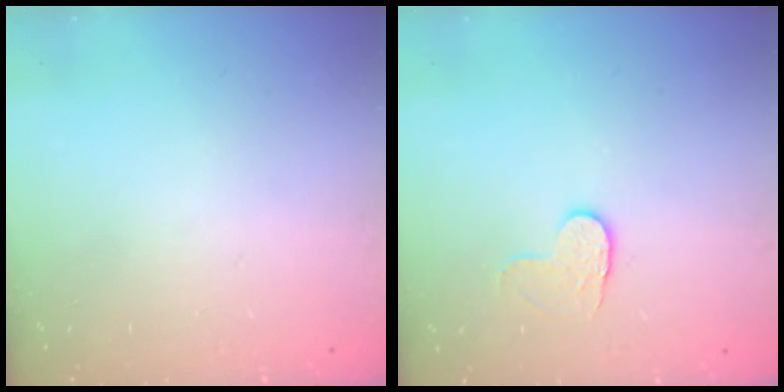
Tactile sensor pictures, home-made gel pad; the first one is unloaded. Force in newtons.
{"total": 4.3, "press": 4.3, "slide": 0.4}